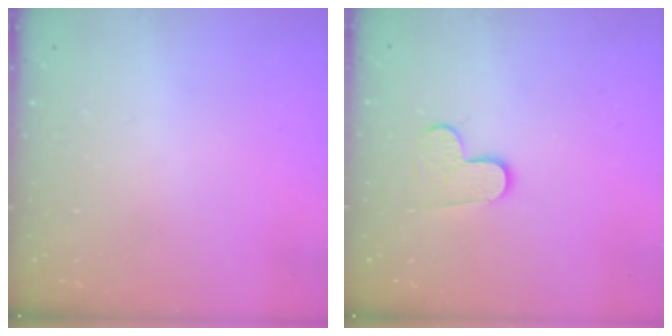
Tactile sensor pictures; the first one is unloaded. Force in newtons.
{"total": 4.2, "press": 4.2, "slide": 0.4}